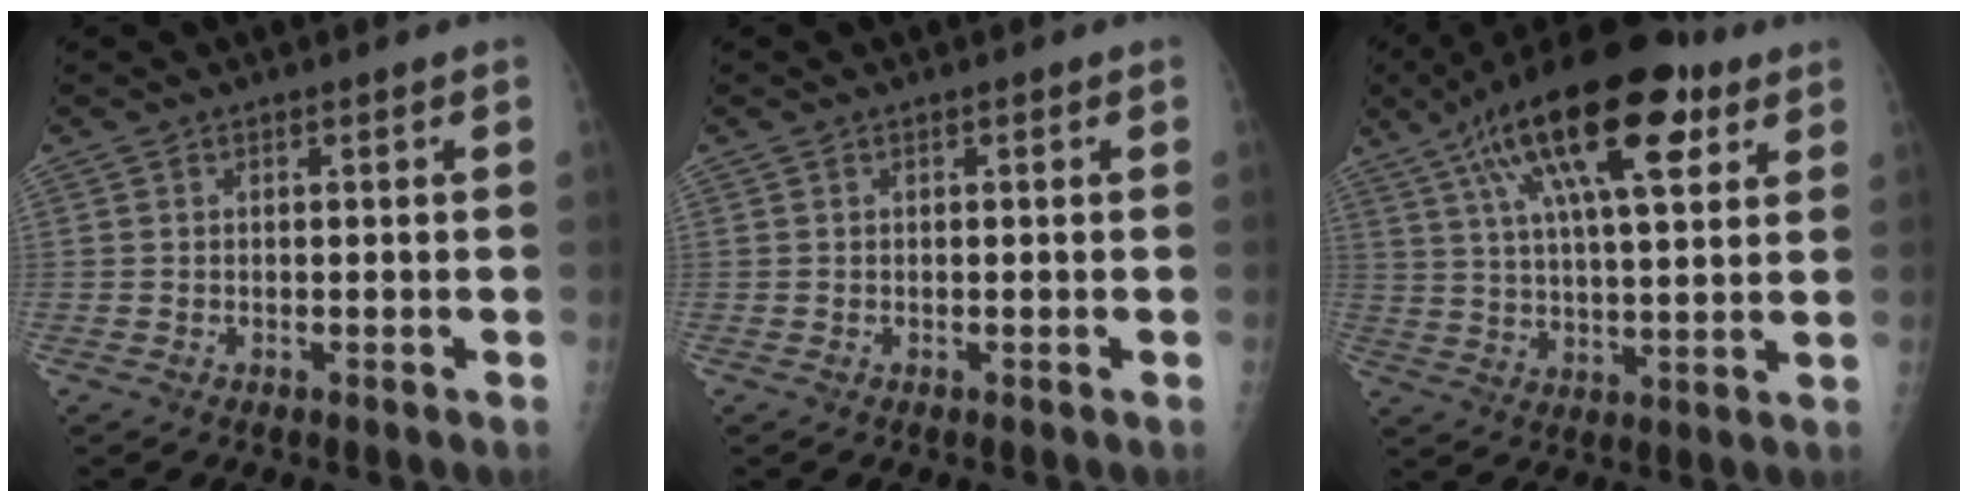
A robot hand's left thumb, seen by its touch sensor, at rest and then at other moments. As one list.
[{"total": 0.0}, {"total": 21.5, "force": [10.2, 7.6, 17.3], "torque": [-0.280, -0.006, 0.166]}]